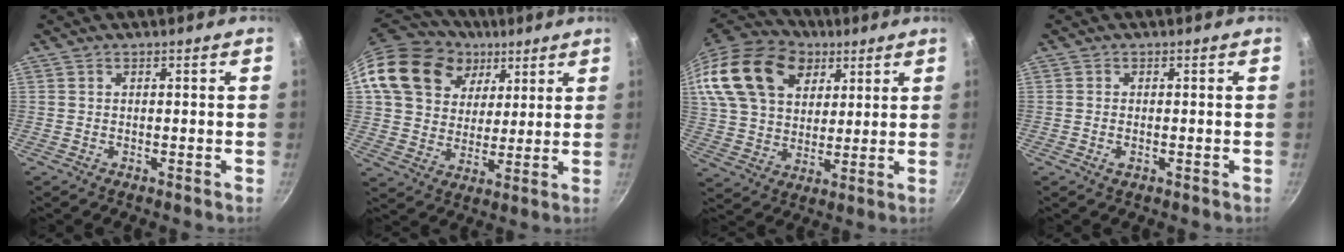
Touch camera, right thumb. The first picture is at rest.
{"total": 20.1, "force": [8.1, 15.6, 9.7], "torque": [-0.163, 0.004, 0.142]}
{"total": 25.3, "force": [11.4, 17.5, 14.2], "torque": [-0.280, 0.009, 0.208]}
{"total": 1.2, "force": [-0.4, 0.5, 1.0], "torque": [-0.022, 0.000, -0.008]}